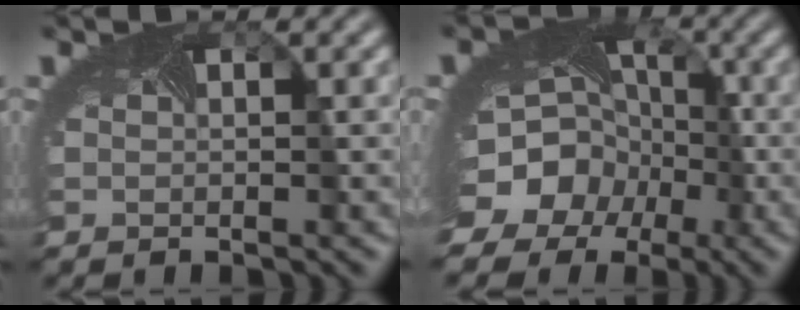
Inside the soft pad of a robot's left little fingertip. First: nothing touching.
{"total": 13.3, "force": [-5.5, 11.2, 4.6], "torque": [-0.099, -0.031, -0.099]}